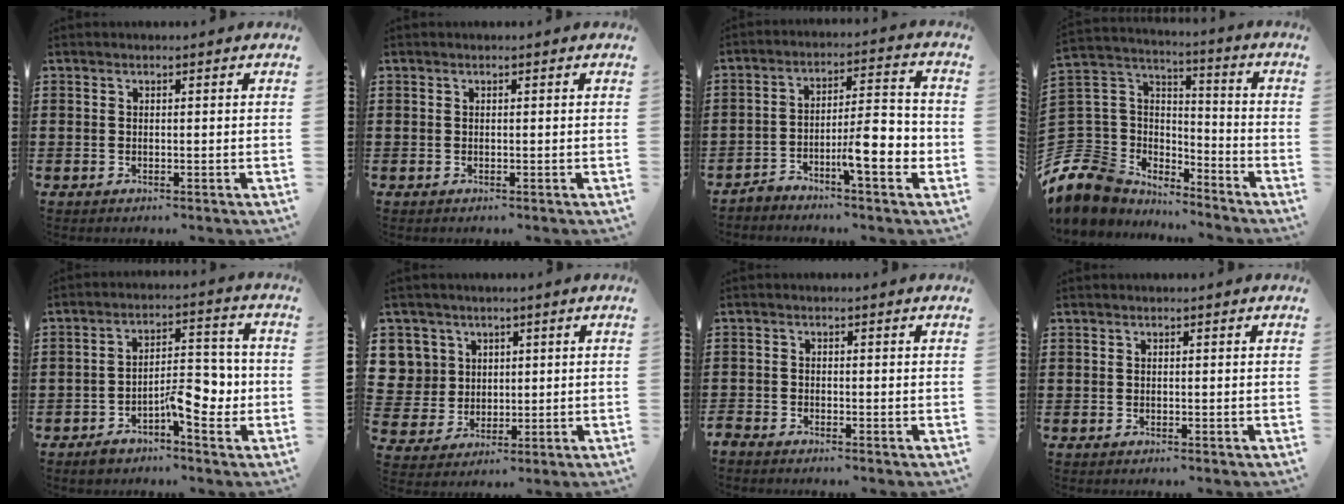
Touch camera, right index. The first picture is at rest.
{"total": 0.0}
{"total": 8.0, "force": [-4.0, 1.4, 6.7], "torque": [-0.095, -0.003, -0.074]}
{"total": 9.4, "force": [-6.5, 6.6, 1.7], "torque": [-0.092, -0.008, -0.127]}
{"total": 7.9, "force": [-2.7, 3.8, 6.4], "torque": [-0.080, 0.005, -0.050]}
{"total": 6.2, "force": [1.9, 5.9, 0.4], "torque": [-0.049, 0.009, 0.036]}
{"total": 1.3, "force": [-1.3, 0.1, -0.1], "torque": [-0.004, 0.000, -0.029]}
{"total": 0.0}